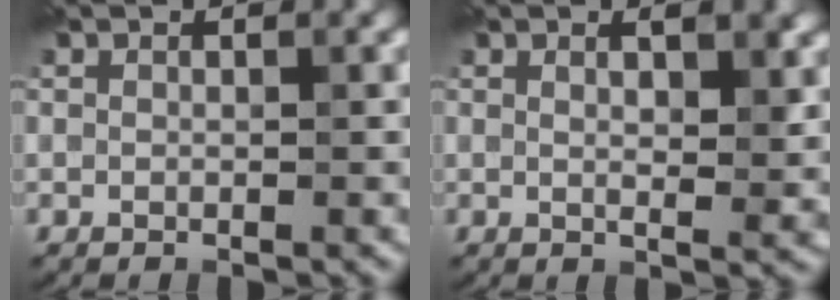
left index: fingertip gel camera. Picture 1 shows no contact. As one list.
[{"total": 4.2, "force": [1.5, 1.3, 3.7], "torque": [-0.045, 0.004, 0.014]}]